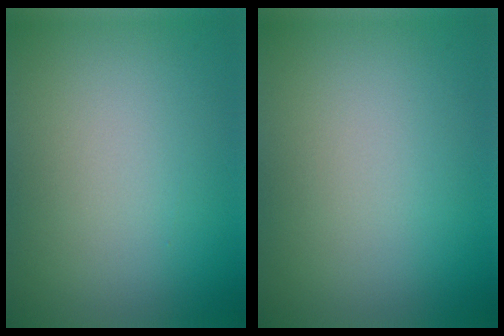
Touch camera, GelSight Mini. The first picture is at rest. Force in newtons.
{"total": 0.0}